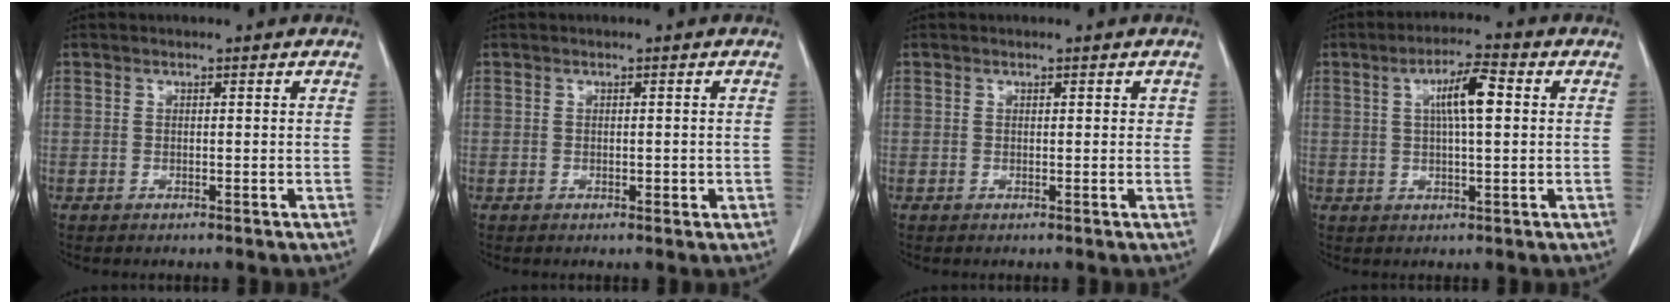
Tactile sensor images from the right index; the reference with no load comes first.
{"total": 1.1, "force": [-0.3, 0.7, 0.9], "torque": [-0.012, 0.002, 0.001]}
{"total": 1.1, "force": [0.4, 0.6, 0.8], "torque": [-0.008, 0.001, 0.005]}
{"total": 6.7, "force": [1.5, 0.9, 6.4], "torque": [-0.114, 0.012, 0.025]}